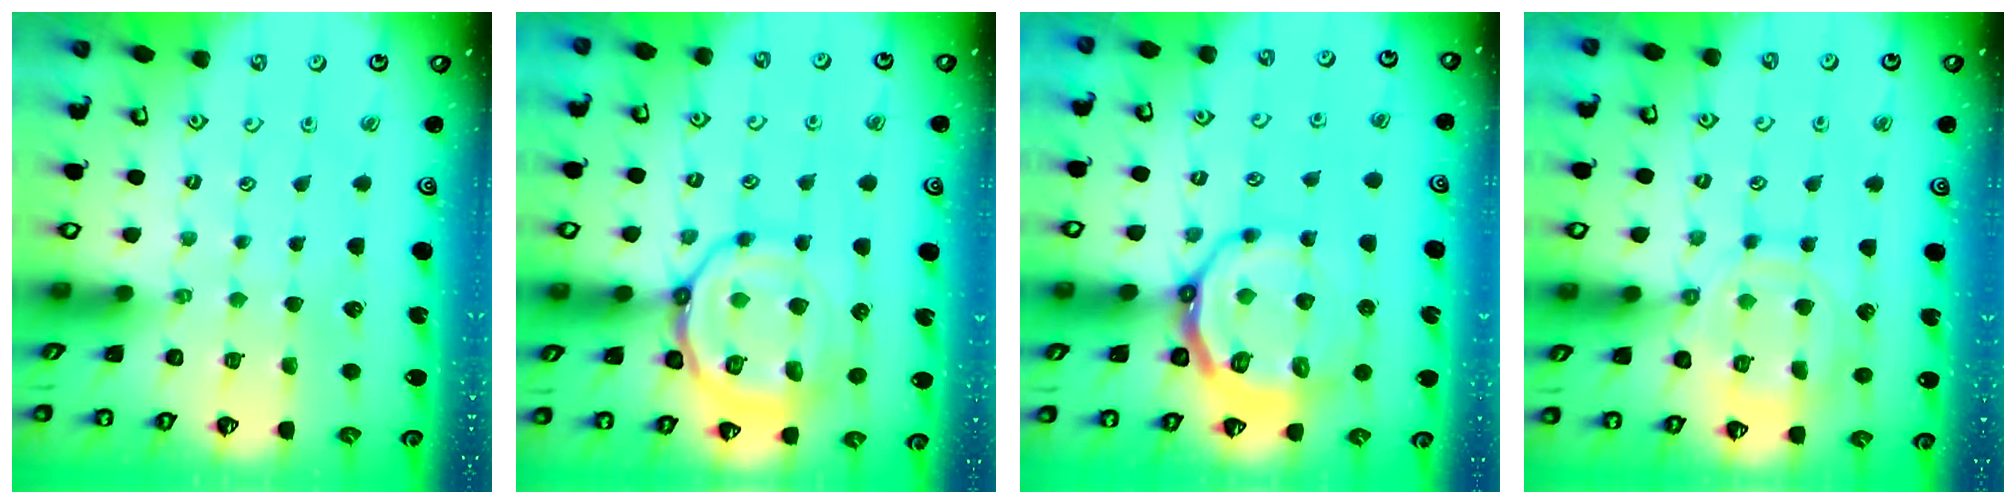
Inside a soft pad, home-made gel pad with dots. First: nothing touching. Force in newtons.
{"total": 17.9, "press": 17.8, "slide": 1.8}
{"total": 12.5, "press": 12.1, "slide": 3.0}
{"total": 11.0, "press": 11.0, "slide": 0.9}